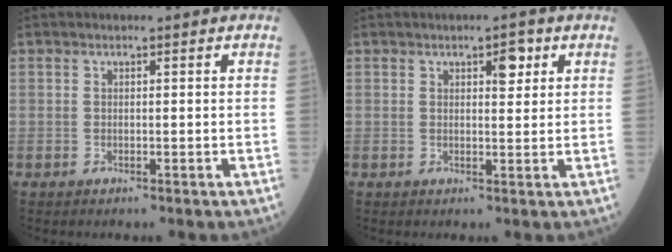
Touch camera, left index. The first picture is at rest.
{"total": 2.8, "force": [1.5, 1.0, 2.2], "torque": [-0.032, 0.002, 0.022]}